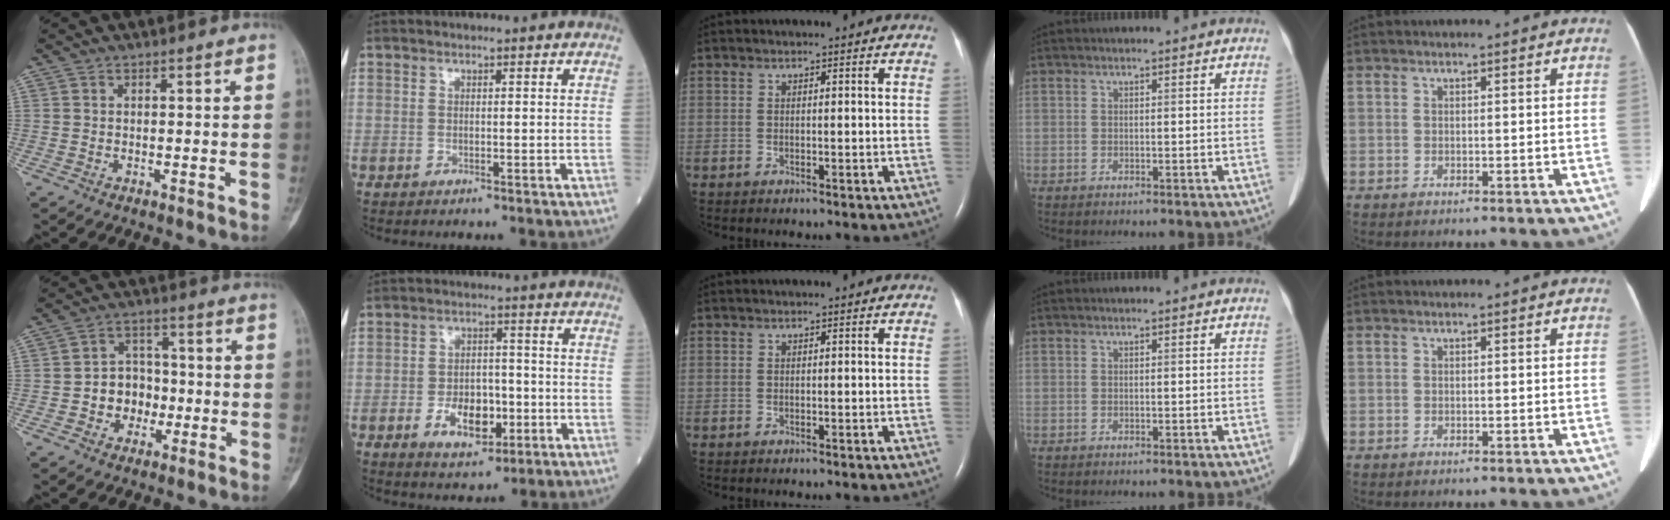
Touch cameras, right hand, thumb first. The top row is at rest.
{"thumb": {"total": 7.7, "force": [-1.7, 6.6, 3.6], "torque": [-0.011, 0.026, -0.036]}, "index": {"total": 7.7, "force": [-2.5, 4.3, 5.9], "torque": [-0.099, 0.002, -0.036]}}